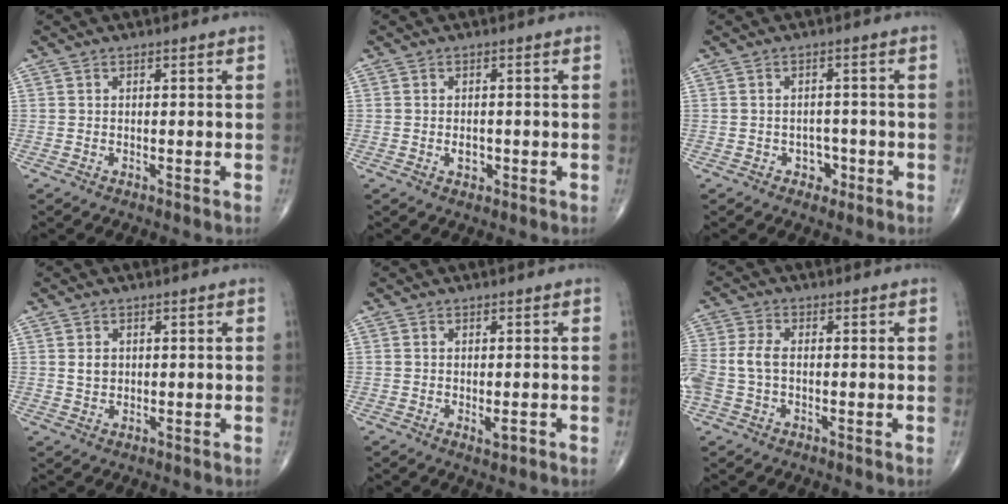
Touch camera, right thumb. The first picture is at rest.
{"total": 2.1, "force": [-0.5, 1.4, 1.4], "torque": [-0.018, 0.002, -0.004]}
{"total": 2.9, "force": [-1.2, 2.3, 1.2], "torque": [0.002, 0.011, -0.016]}
{"total": 2.2, "force": [0.5, 1.7, 1.3], "torque": [-0.015, -0.003, 0.012]}
{"total": 1.8, "force": [-0.6, 0.7, 1.6], "torque": [-0.022, -0.003, -0.007]}
{"total": 6.6, "force": [-0.7, 4.1, 5.1], "torque": [-0.135, 0.015, -0.016]}